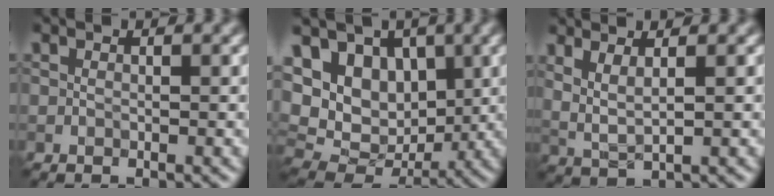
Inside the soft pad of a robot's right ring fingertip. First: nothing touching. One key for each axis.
{"total": 12.4, "fx": 3.6, "fy": 9.2, "fz": 7.5, "tx": -0.139, "ty": 0.025, "tz": 0.055}
{"total": 2.7, "fx": 1.2, "fy": 0.7, "fz": 2.3, "tx": -0.046, "ty": -0.002, "tz": 0.025}